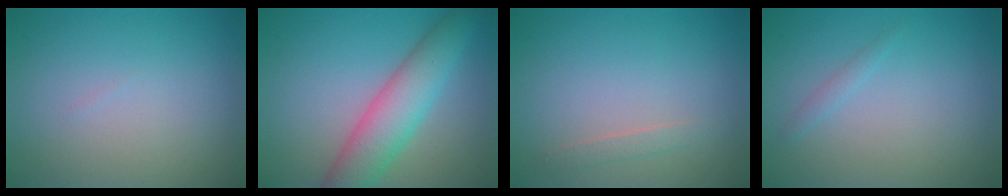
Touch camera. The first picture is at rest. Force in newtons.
{"total": 5.9, "press": 5.9, "slide": 0.3}
{"total": 0.8, "press": 0.8, "slide": 0.1}
{"total": 0.7, "press": 0.7, "slide": 0.0}